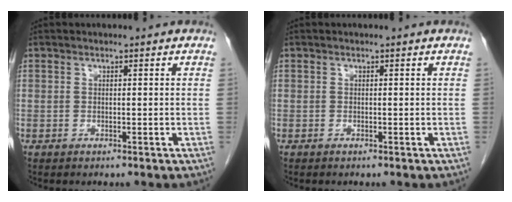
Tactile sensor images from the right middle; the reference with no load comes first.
{"total": 0.0}